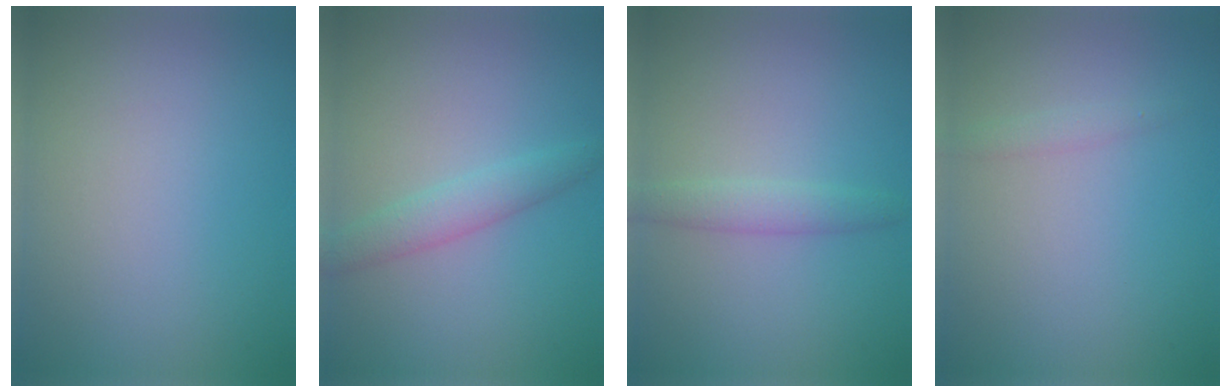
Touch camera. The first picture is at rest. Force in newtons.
{"total": 2.3, "press": 2.3, "slide": 0.1}
{"total": 1.9, "press": 1.9, "slide": 0.2}
{"total": 0.8, "press": 0.8, "slide": 0.0}